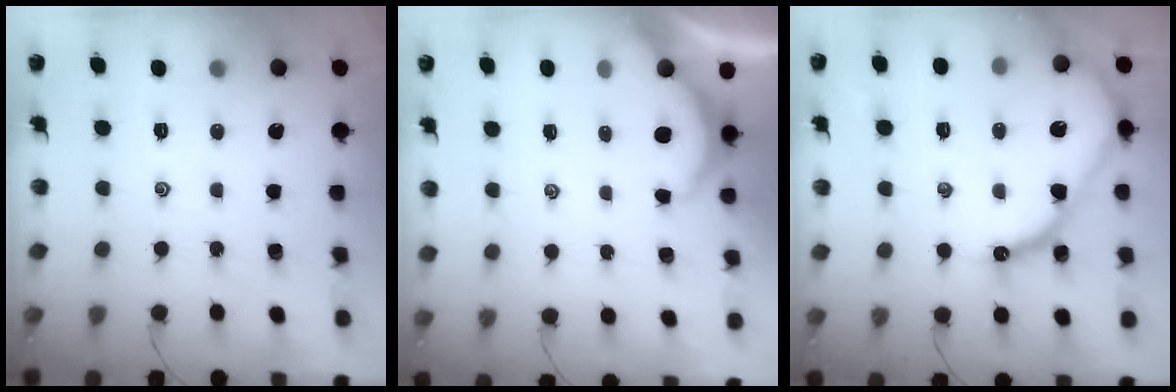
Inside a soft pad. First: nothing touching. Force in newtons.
{"total": 2.7, "press": 2.7, "slide": 0.3}
{"total": 14.0, "press": 14.0, "slide": 0.9}